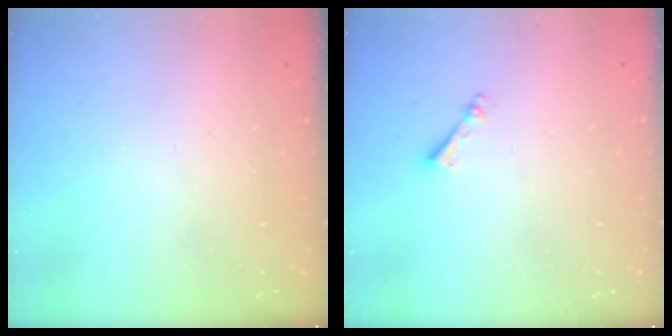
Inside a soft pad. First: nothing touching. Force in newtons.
{"total": 2.4, "press": 2.3, "slide": 0.4}